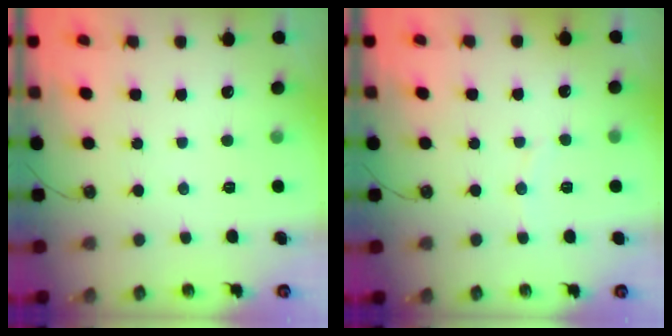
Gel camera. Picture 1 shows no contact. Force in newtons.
{"total": 2.9, "press": 2.9, "slide": 0.3}